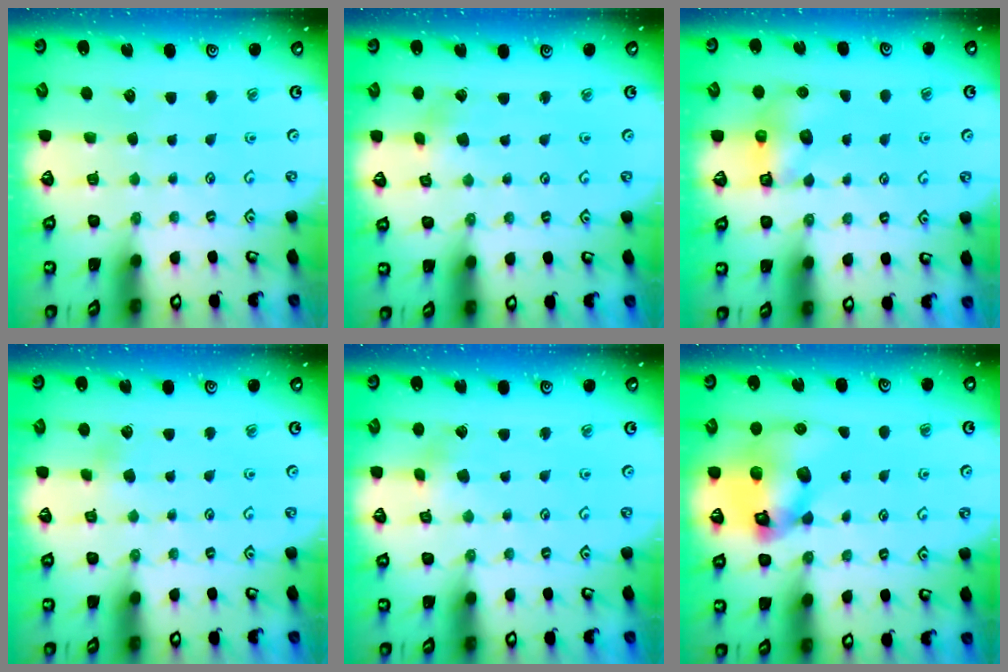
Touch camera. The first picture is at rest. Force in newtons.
{"total": 1.5, "press": 1.5, "slide": 0.2}
{"total": 6.0, "press": 6.0, "slide": 0.3}
{"total": 1.8, "press": 1.7, "slide": 0.2}
{"total": 2.1, "press": 2.1, "slide": 0.2}
{"total": 14.5, "press": 14.3, "slide": 2.3}